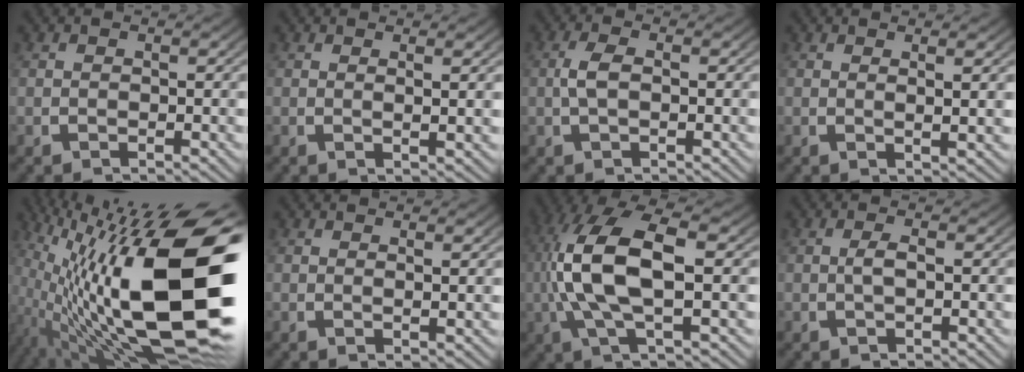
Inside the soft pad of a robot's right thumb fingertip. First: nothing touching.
{"total": 1.3, "force": [0.7, -0.2, 1.0], "torque": [-0.016, -0.005, 0.017]}
{"total": 2.2, "force": [0.1, 0.9, 1.9], "torque": [-0.050, 0.000, 0.003]}
{"total": 1.6, "force": [0.9, -0.2, 1.3], "torque": [-0.023, -0.005, 0.019]}
{"total": 24.6, "force": [-3.1, 12.2, 21.1], "torque": [-0.335, -0.061, -0.005]}
{"total": 1.0, "force": [0.6, -0.1, 0.8], "torque": [-0.012, -0.003, 0.013]}
{"total": 10.8, "force": [0.3, 4.9, 9.7], "torque": [-0.225, -0.023, 0.019]}
{"total": 1.5, "force": [0.0, 0.3, 1.4], "torque": [-0.031, 0.000, 0.003]}